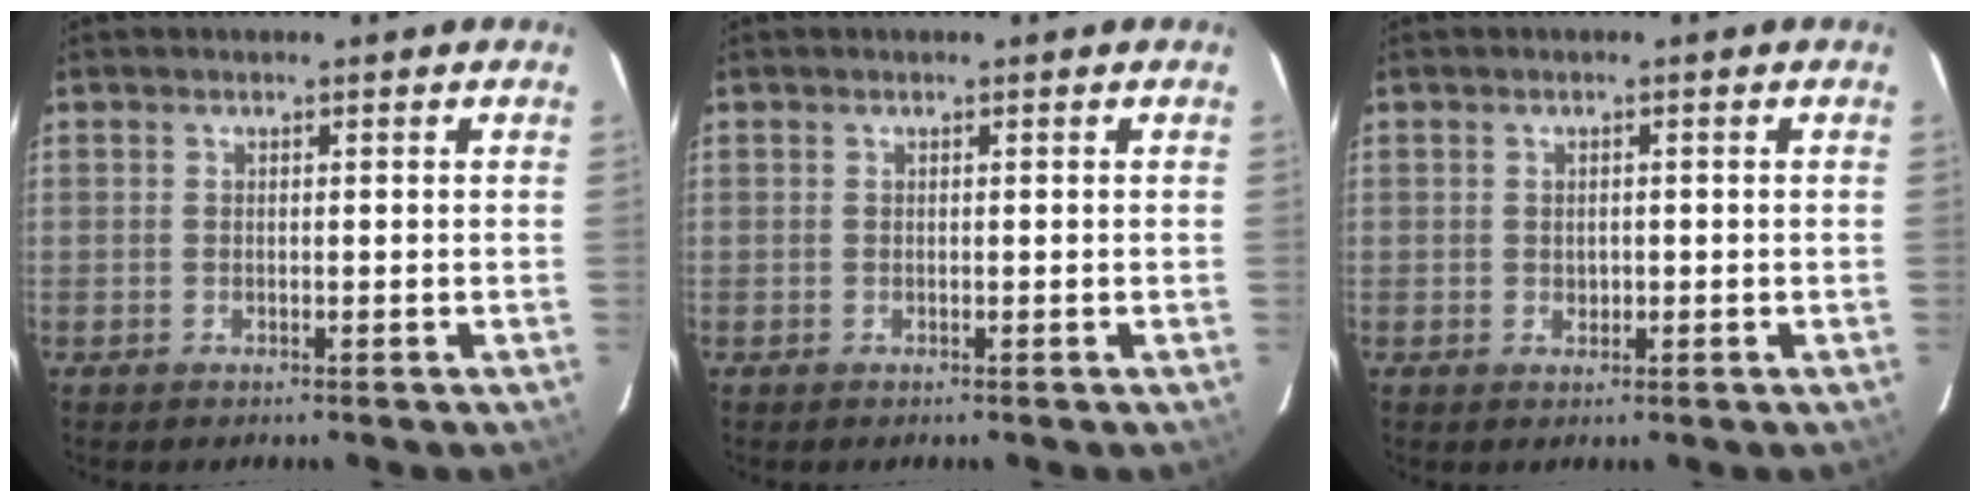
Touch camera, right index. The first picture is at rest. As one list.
[{"total": 0.0}, {"total": 1.4, "force": [-0.1, 1.3, 0.5], "torque": [-0.007, 0.000, 0.001]}]